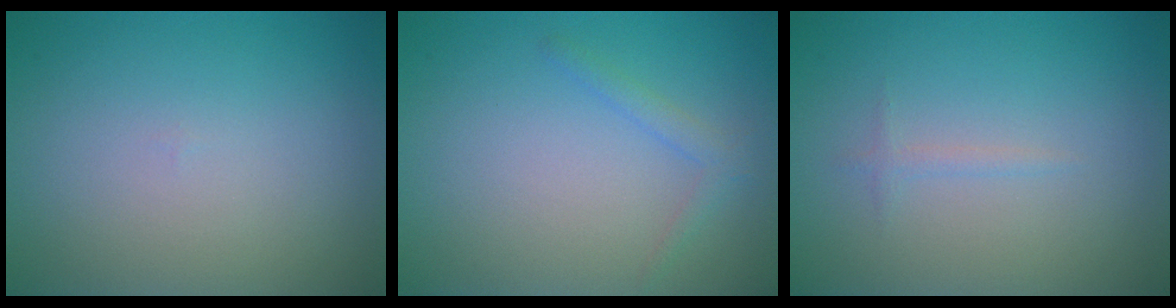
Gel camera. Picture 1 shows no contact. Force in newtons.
{"total": 1.3, "press": 1.3, "slide": 0.1}
{"total": 0.7, "press": 0.7, "slide": 0.0}